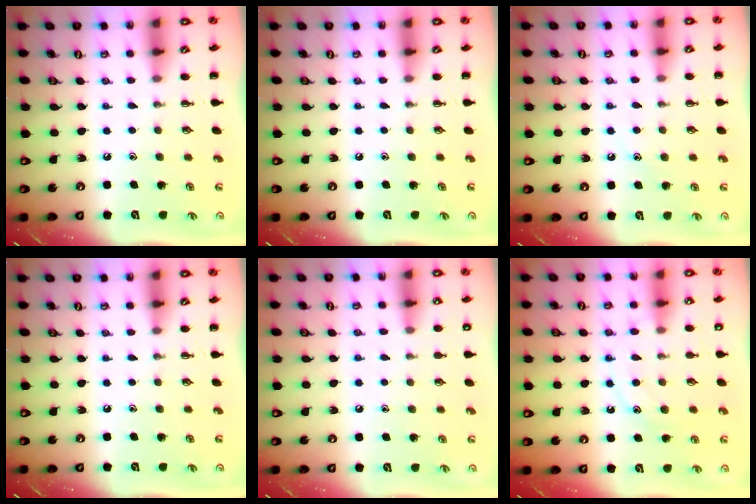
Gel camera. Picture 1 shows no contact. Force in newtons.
{"total": 0.0}
{"total": 6.7, "press": 6.5, "slide": 1.3}
{"total": 0.0}
{"total": 7.0, "press": 6.5, "slide": 2.4}
{"total": 12.0, "press": 12.0, "slide": 0.8}